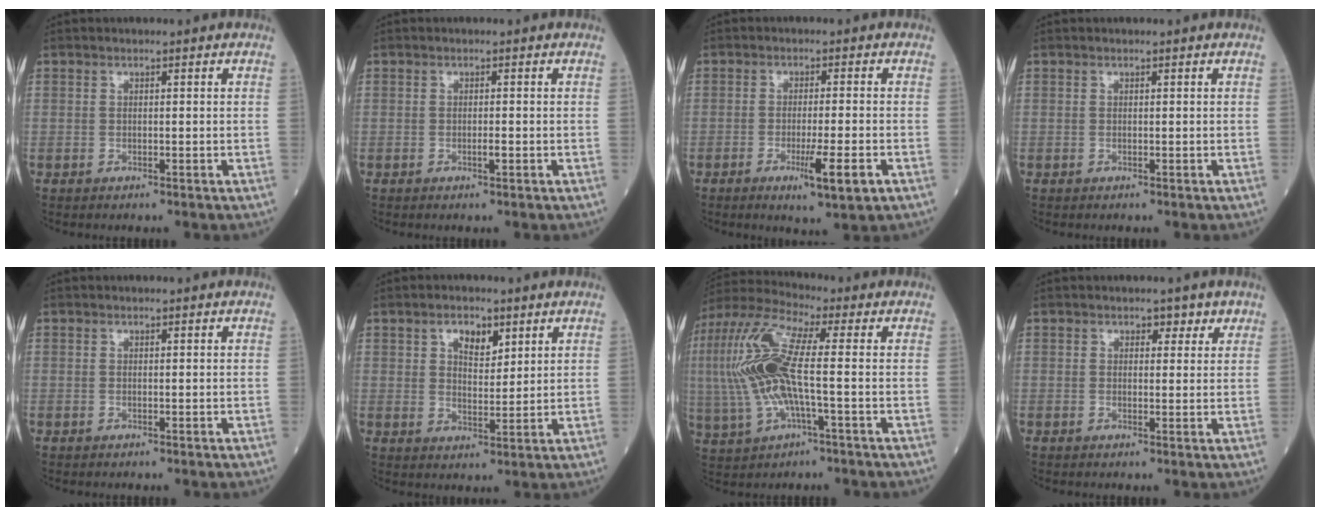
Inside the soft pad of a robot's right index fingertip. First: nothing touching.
{"total": 0.9, "force": [-0.3, 0.1, 0.8], "torque": [-0.017, -0.001, -0.006]}
{"total": 6.4, "force": [-2.7, 0.2, 5.8], "torque": [-0.093, -0.013, -0.039]}
{"total": 0.0}
{"total": 0.0}
{"total": 4.6, "force": [2.4, 2.3, 3.2], "torque": [-0.052, 0.004, 0.041]}
{"total": 14.8, "force": [0.2, 3.3, 14.5], "torque": [-0.334, 0.018, -0.002]}
{"total": 2.1, "force": [1.3, 1.4, 0.8], "torque": [0.001, 0.001, 0.013]}